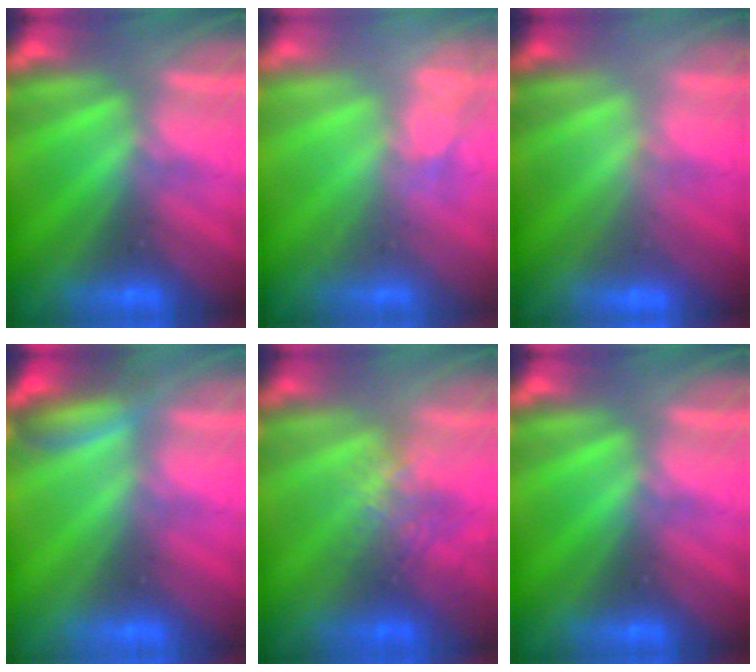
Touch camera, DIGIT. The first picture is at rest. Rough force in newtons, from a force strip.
{"total": 2.9}
{"total": 2.3}
{"total": 2.8}
{"total": 2.9}
{"total": 0.0}